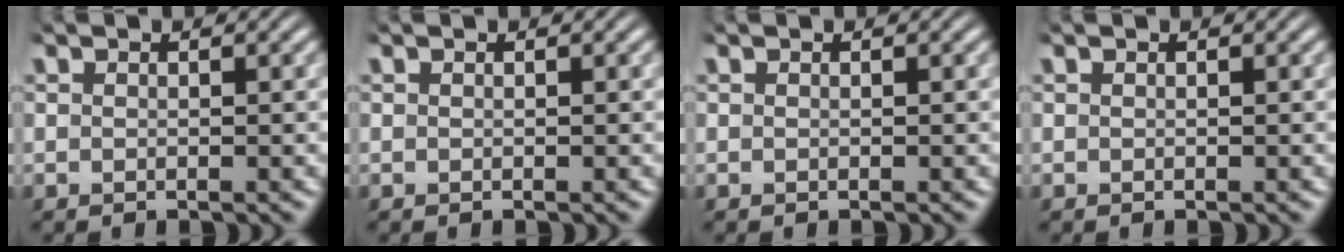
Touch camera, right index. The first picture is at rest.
{"total": 0.0}
{"total": 0.0}
{"total": 0.0}